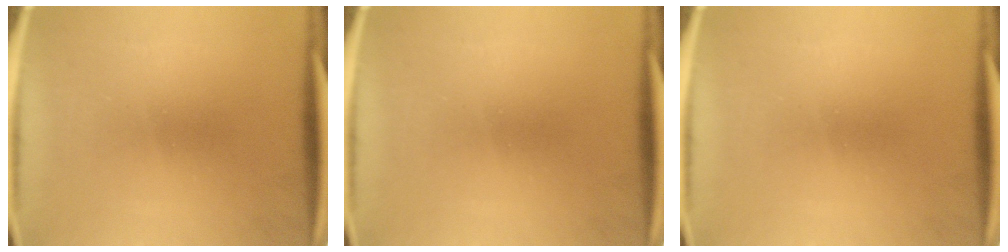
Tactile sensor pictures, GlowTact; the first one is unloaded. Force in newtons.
{"total": 0.0}
{"total": 0.0}